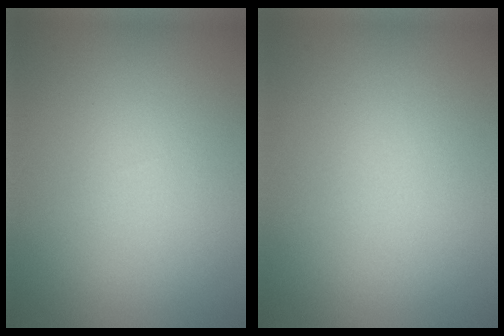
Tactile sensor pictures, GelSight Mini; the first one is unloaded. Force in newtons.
{"total": 0.0}